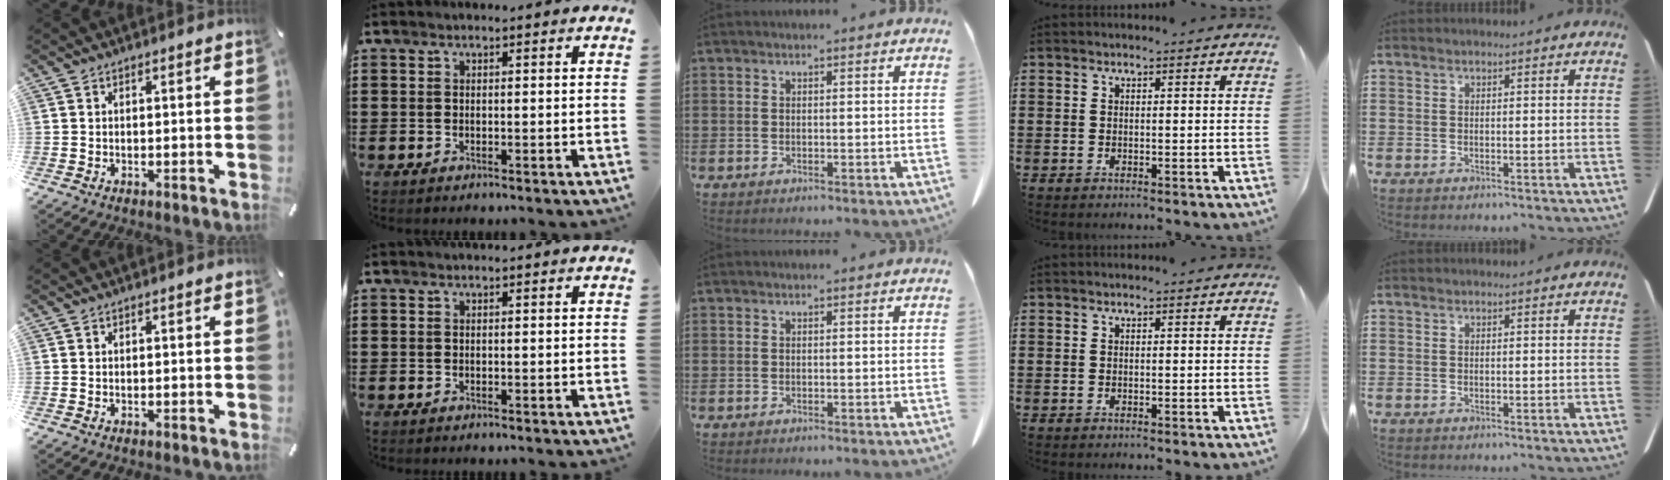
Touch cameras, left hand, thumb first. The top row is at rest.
{}